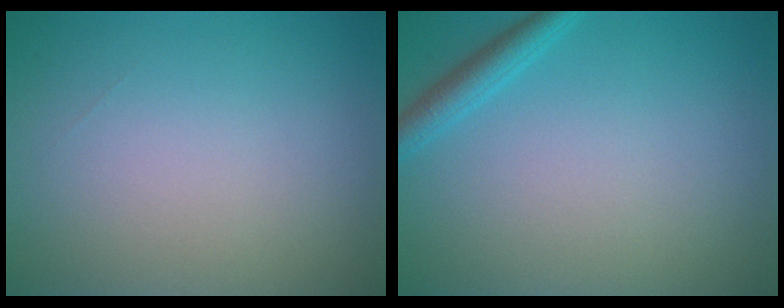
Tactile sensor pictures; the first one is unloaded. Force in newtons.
{"total": 2.0, "press": 2.0, "slide": 0.2}